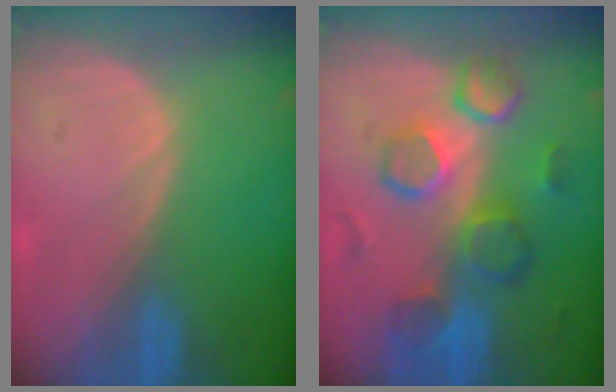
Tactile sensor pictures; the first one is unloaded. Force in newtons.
{"total": 10.2, "press": 9.1, "slide": 4.6}